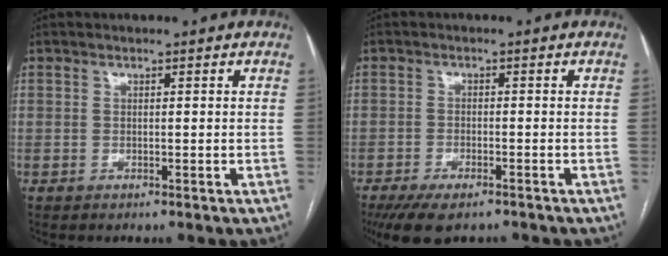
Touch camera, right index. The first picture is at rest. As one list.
[{"total": 7.5, "force": [-5.6, 2.6, 4.2], "torque": [-0.066, -0.010, -0.091]}]